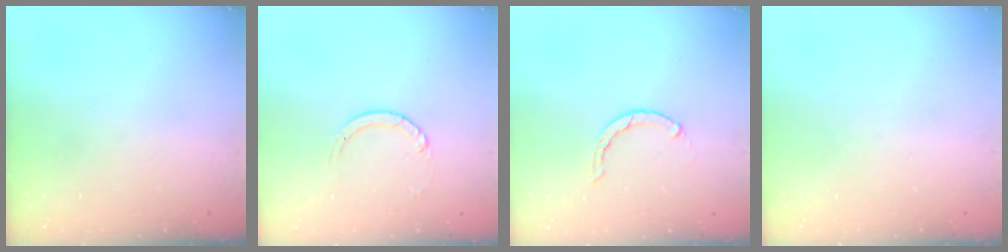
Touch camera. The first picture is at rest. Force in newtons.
{"total": 3.9, "press": 3.9, "slide": 0.4}
{"total": 0.7, "press": 0.6, "slide": 0.2}
{"total": 0.0}